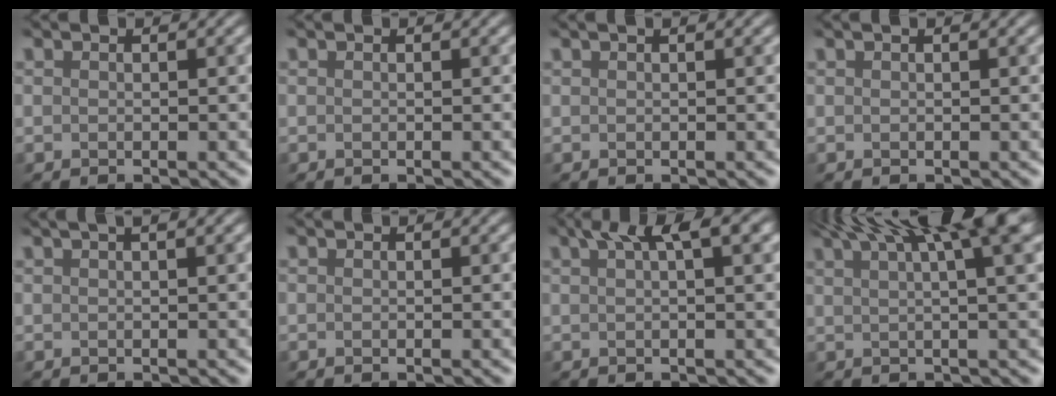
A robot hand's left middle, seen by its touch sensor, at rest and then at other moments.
{"total": 0.0}
{"total": 1.2, "force": [0.8, 0.3, 0.9], "torque": [-0.015, 0.005, 0.008]}
{"total": 0.6, "force": [0.4, 0.1, 0.4], "torque": [-0.007, 0.008, 0.006]}
{"total": 4.5, "force": [2.5, 1.8, 3.3], "torque": [-0.022, 0.020, 0.010]}
{"total": 0.0}
{"total": 5.2, "force": [3.0, 1.1, 4.1], "torque": [-0.056, 0.015, 0.046]}
{"total": 11.5, "force": [6.8, 2.8, 8.9], "torque": [-0.093, 0.042, 0.079]}